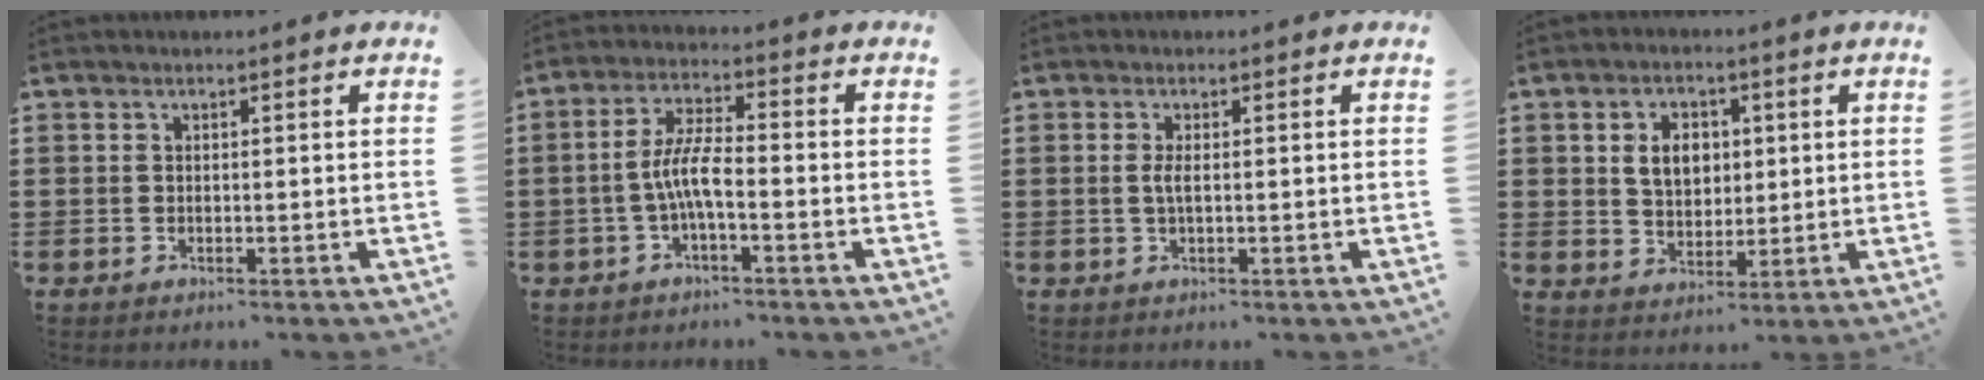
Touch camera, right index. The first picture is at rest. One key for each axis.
{"total": 6.0, "fx": -1.6, "fy": 1.4, "fz": 5.6, "tx": -0.126, "ty": -0.006, "tz": -0.037}
{"total": 1.8, "fx": 0.0, "fy": 0.4, "fz": 1.8, "tx": -0.042, "ty": -0.004, "tz": -0.003}
{"total": 5.3, "fx": 1.1, "fy": 4.0, "fz": 3.3, "tx": -0.071, "ty": 0.012, "tz": 0.014}